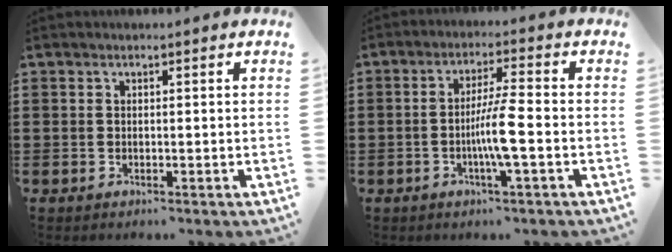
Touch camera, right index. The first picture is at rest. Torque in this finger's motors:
{"motor_torque": [1.44, 0.37, 0.32, 0.09]}